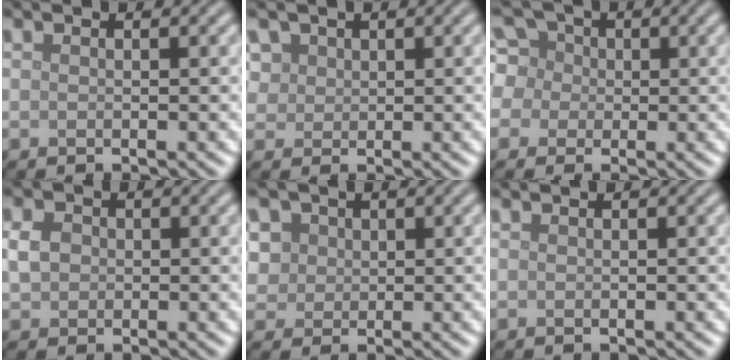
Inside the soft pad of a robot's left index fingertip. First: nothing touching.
{"total": 2.8, "force": [1.5, 2.1, 1.0], "torque": [-0.034, 0.004, 0.037]}
{"total": 6.3, "force": [0.9, 5.7, 2.6], "torque": [-0.053, 0.041, -0.024]}
{"total": 2.0, "force": [0.1, 1.8, 1.0], "torque": [-0.020, 0.001, -0.003]}
{"total": 5.1, "force": [2.2, 4.1, 2.1], "torque": [-0.048, 0.017, 0.025]}
{"total": 0.0}